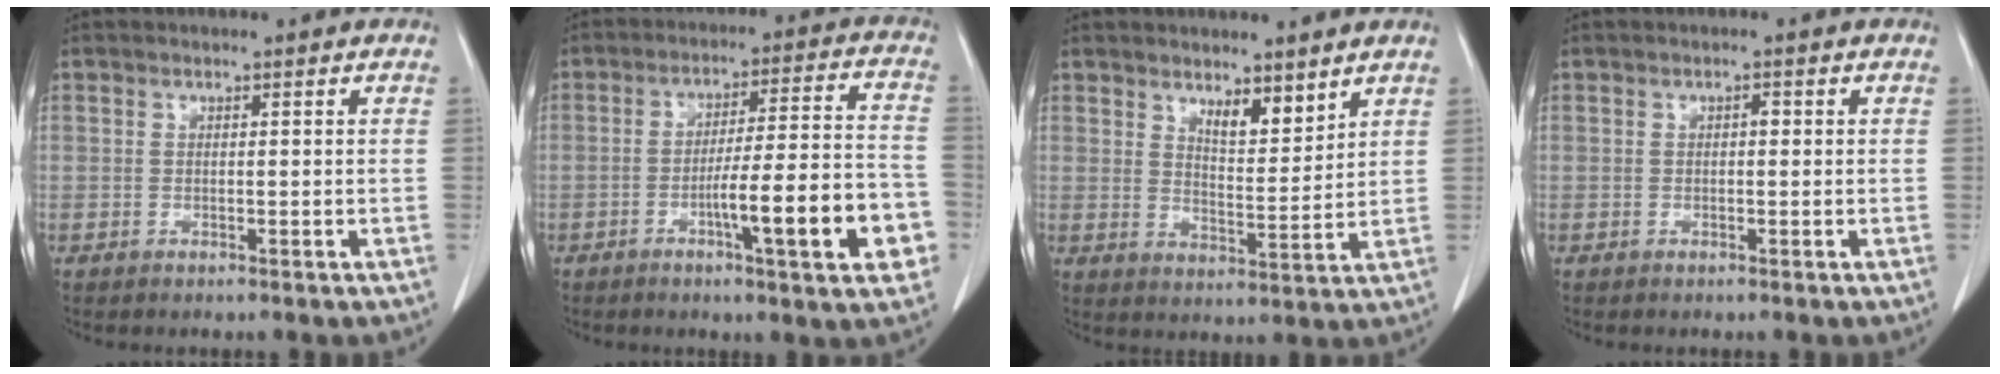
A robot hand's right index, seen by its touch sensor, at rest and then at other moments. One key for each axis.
{"total": 14.4, "fx": -5.2, "fy": 1.4, "fz": 13.4, "tx": -0.188, "ty": 0.013, "tz": -0.071}
{"total": 5.1, "fx": 3.9, "fy": 1.4, "fz": 3.0, "tx": -0.053, "ty": -0.014, "tz": 0.069}
{"total": 0.7, "fx": 0.0, "fy": 0.4, "fz": 0.6, "tx": -0.008, "ty": 0.003, "tz": -0.001}